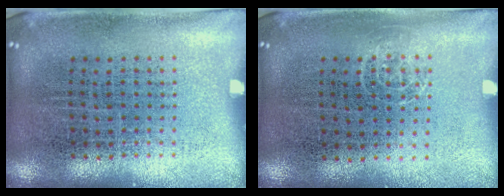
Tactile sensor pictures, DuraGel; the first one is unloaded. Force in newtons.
{"total": 0.6, "press": 0.5, "slide": 0.4}